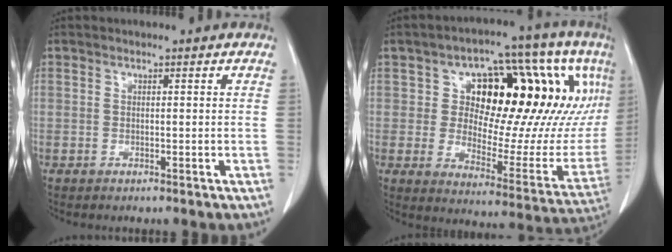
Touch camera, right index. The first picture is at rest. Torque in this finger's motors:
{"motor_torque": [1.08, 0.89, 0.33, 0.12]}